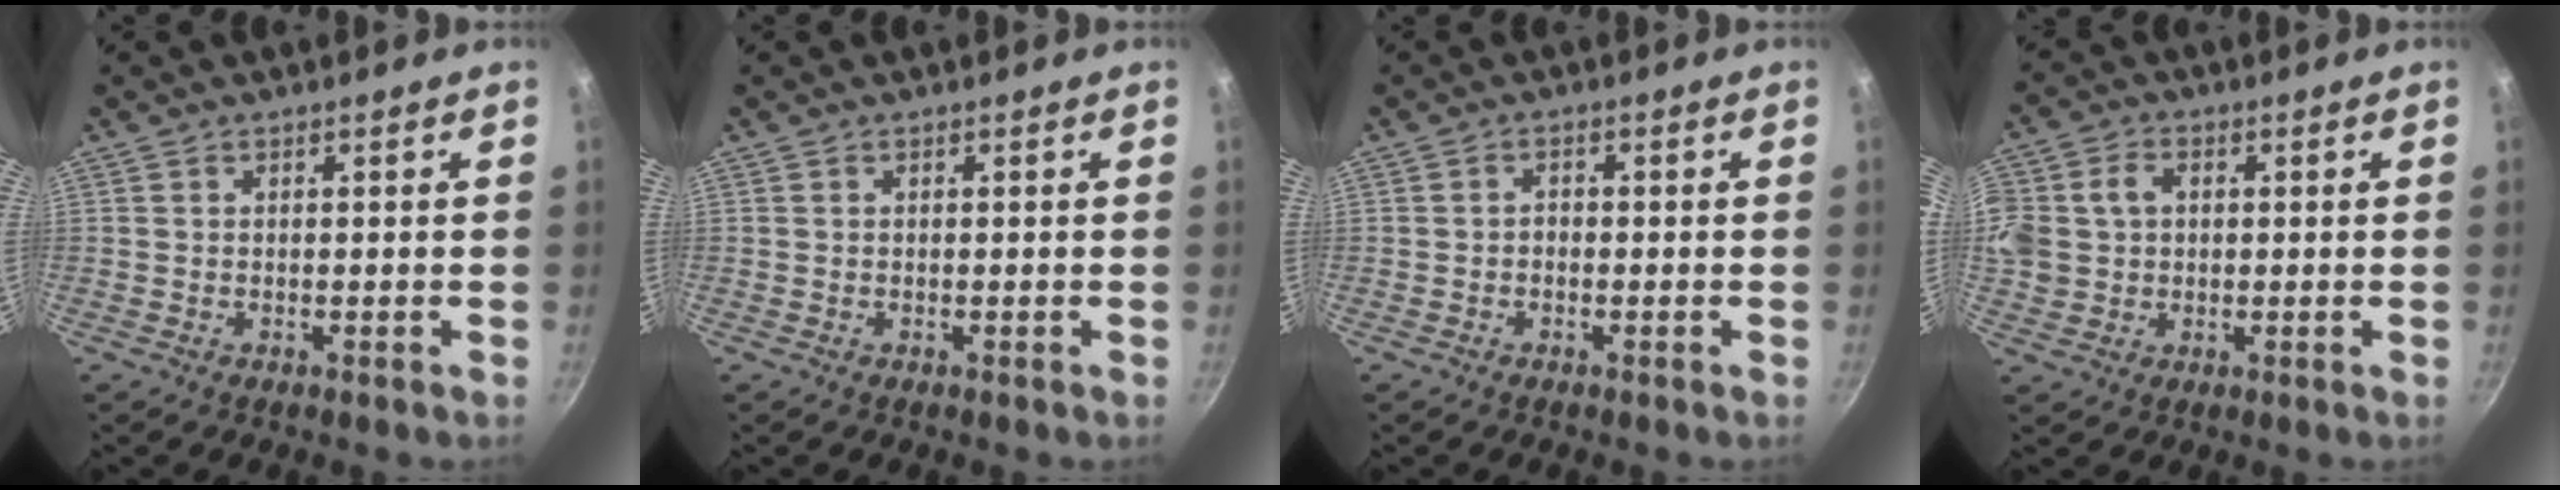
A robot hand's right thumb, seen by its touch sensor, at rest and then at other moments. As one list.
[{"total": 0.0}, {"total": 1.3, "force": [-0.5, 1.0, 0.7], "torque": [-0.010, 0.009, -0.010]}, {"total": 12.6, "force": [1.9, 10.7, 6.4], "torque": [-0.158, 0.029, 0.035]}]